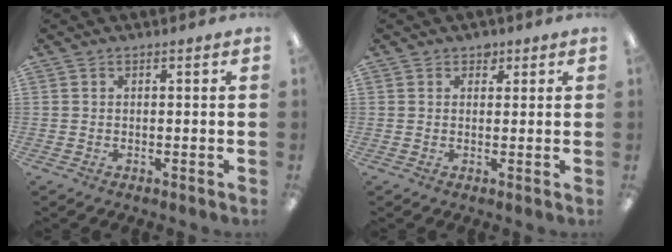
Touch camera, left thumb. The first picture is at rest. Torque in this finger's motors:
{"motor_torque": [0.13, -0.09, 0.42, 0.02, 0.00]}